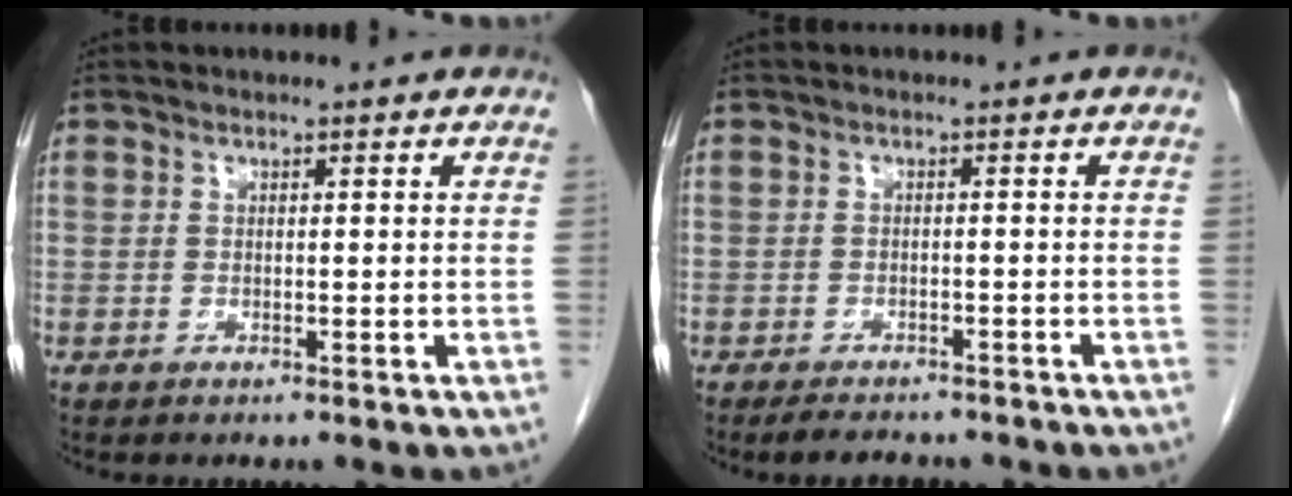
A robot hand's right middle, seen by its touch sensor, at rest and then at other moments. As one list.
[{"total": 5.6, "force": [-4.8, 1.7, 2.2], "torque": [-0.034, -0.006, -0.063]}]